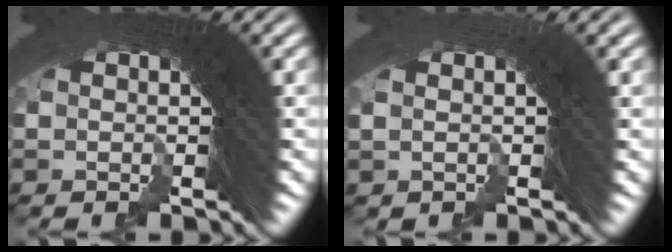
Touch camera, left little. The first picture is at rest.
{"total": 0.9, "force": [0.3, -0.7, 0.4], "torque": [0.003, 0.018, 0.002]}